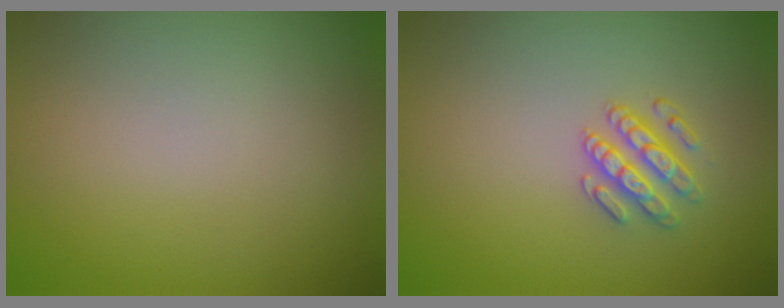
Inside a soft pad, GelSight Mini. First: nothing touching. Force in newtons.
{"total": 2.5, "press": 2.5, "slide": 0.4}